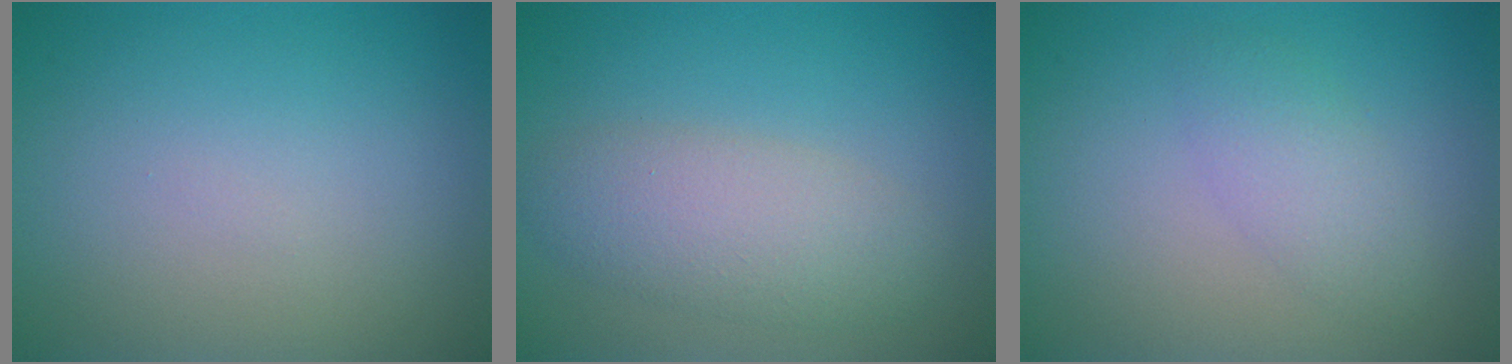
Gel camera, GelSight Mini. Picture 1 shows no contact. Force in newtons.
{"total": 4.1, "press": 4.1, "slide": 0.3}
{"total": 2.3, "press": 2.3, "slide": 0.0}